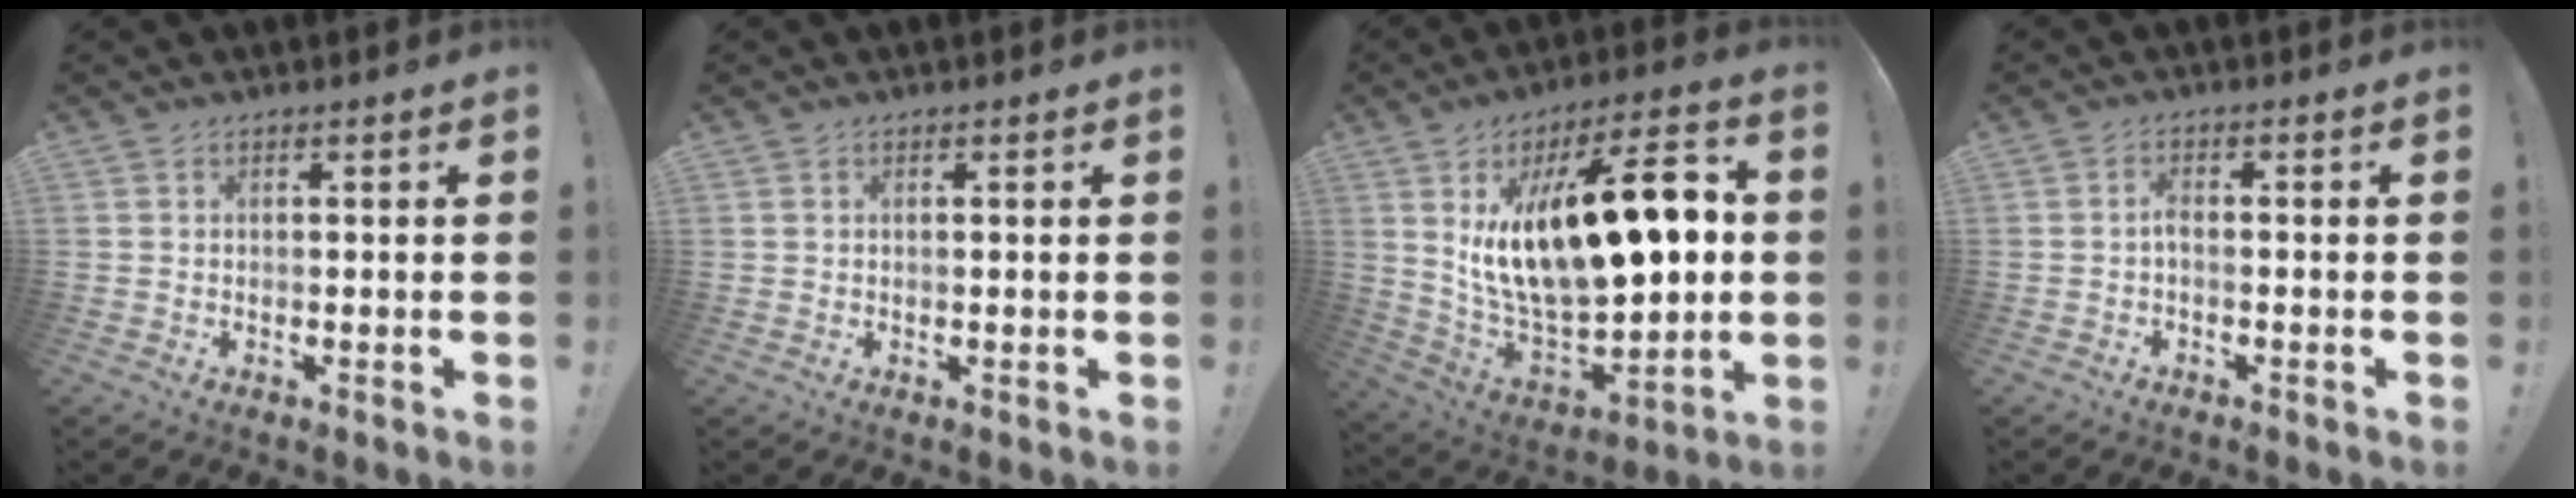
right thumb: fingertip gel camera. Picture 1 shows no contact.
{"total": 0.9, "force": [0.4, 0.8, -0.3], "torque": [0.011, 0.002, 0.006]}
{"total": 25.0, "force": [5.7, 11.1, 21.6], "torque": [-0.363, -0.032, 0.099]}
{"total": 1.9, "force": [-0.8, 0.5, 1.7], "torque": [-0.037, 0.000, -0.017]}